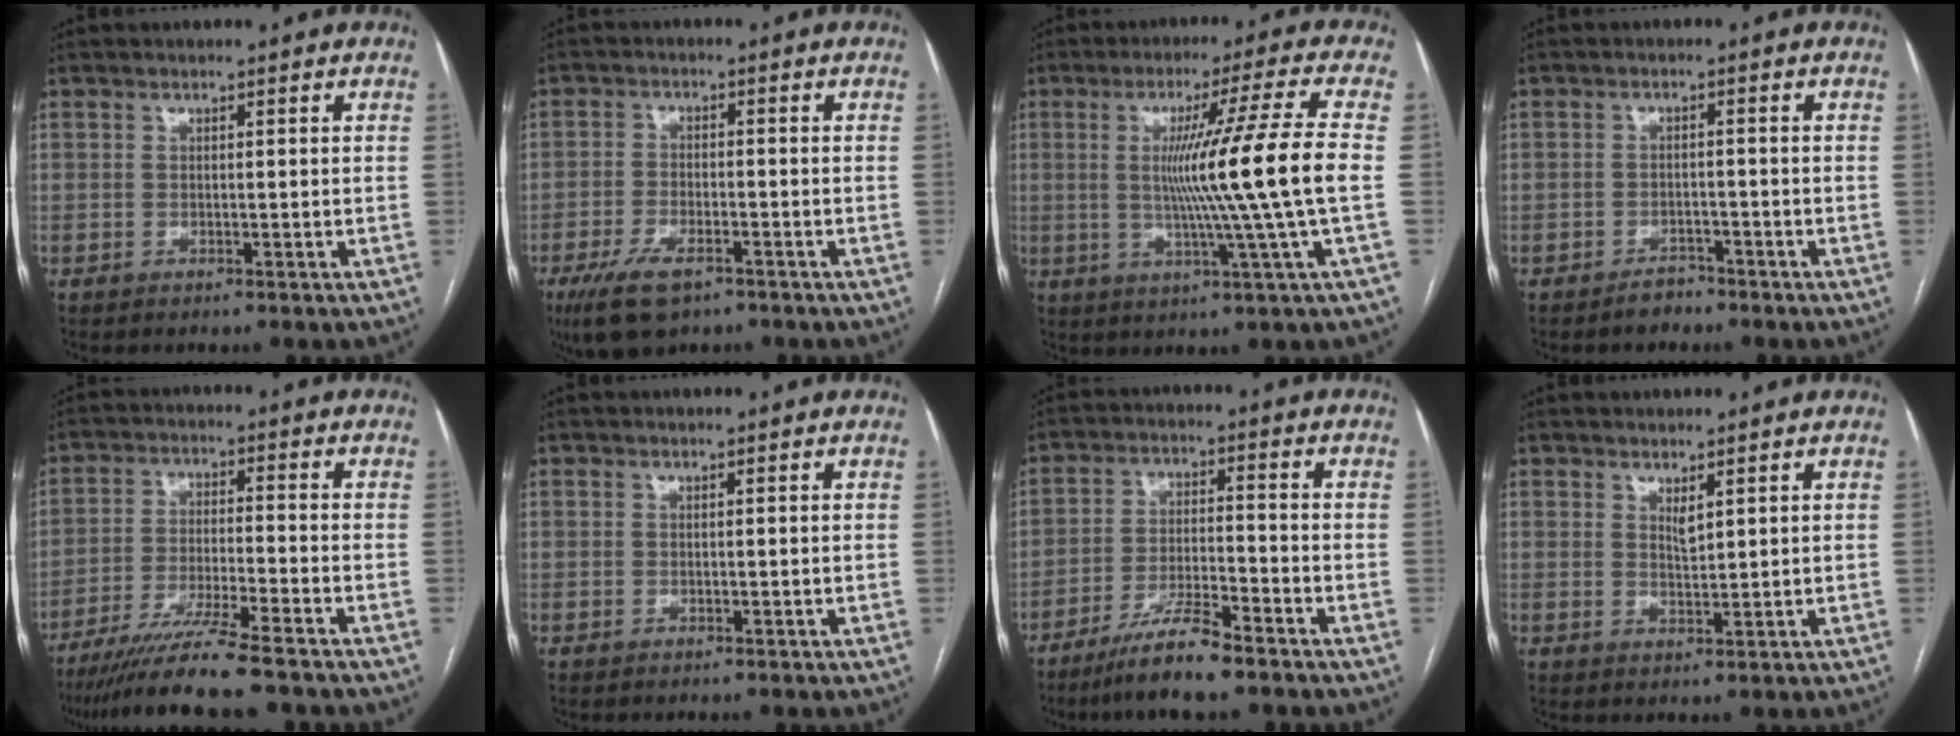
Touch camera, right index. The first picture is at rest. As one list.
[{"total": 7.7, "force": [-4.8, 2.9, 5.3], "torque": [-0.108, -0.012, -0.079]}, {"total": 13.9, "force": [-0.2, -3.3, 13.5], "torque": [-0.219, -0.011, 0.001]}, {"total": 2.3, "force": [-2.0, 1.2, 0.4], "torque": [-0.007, 0.003, -0.029]}, {"total": 10.6, "force": [-8.7, -1.1, 6.0], "torque": [-0.094, -0.033, -0.146]}, {"total": 0.0}, {"total": 8.4, "force": [-6.4, 0.3, 5.4], "torque": [-0.102, -0.021, -0.119]}, {"total": 1.7, "force": [1.1, 0.4, 1.2], "torque": [-0.025, -0.006, 0.024]}]